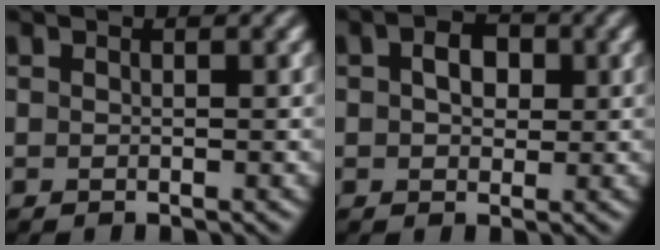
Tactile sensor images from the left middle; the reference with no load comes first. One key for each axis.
{"total": 3.1, "fx": 0.7, "fy": 2.1, "fz": 2.2, "tx": -0.039, "ty": 0.006, "tz": 0.008}